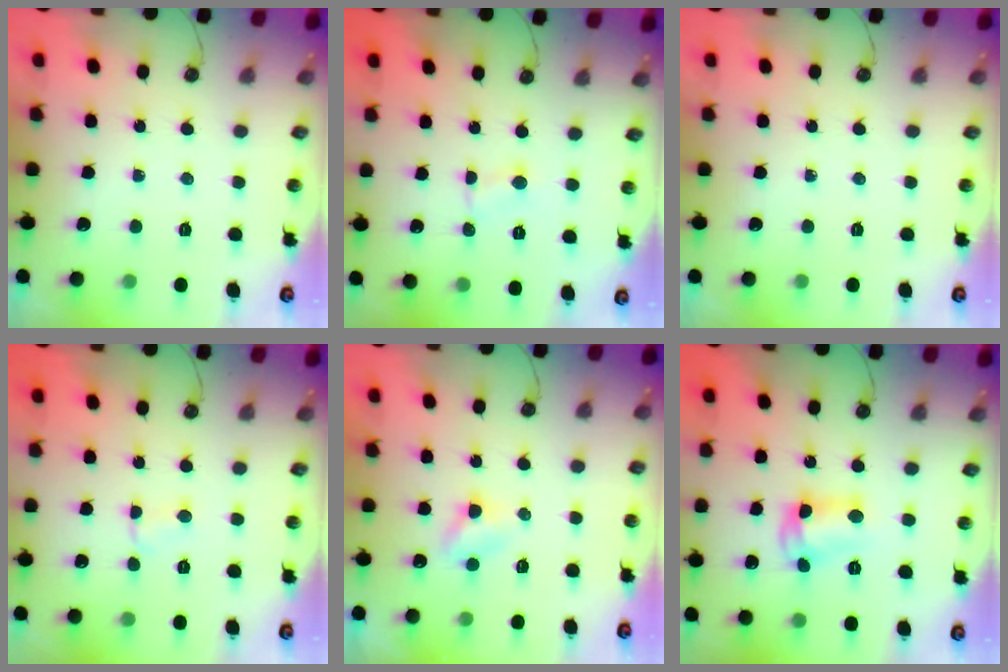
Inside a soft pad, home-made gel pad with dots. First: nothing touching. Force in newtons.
{"total": 1.1, "press": 1.0, "slide": 0.3}
{"total": 0.0}
{"total": 2.1, "press": 2.1, "slide": 0.2}
{"total": 4.8, "press": 4.7, "slide": 0.5}
{"total": 7.4, "press": 7.4, "slide": 0.4}